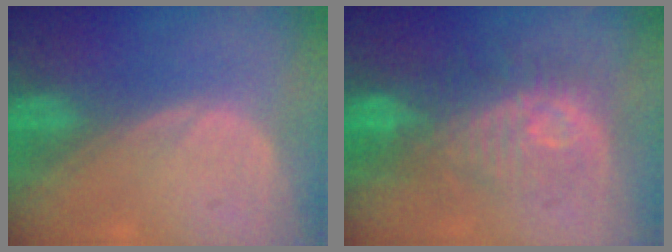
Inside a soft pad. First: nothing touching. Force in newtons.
{"total": 9.7, "press": 9.7, "slide": 0.7}